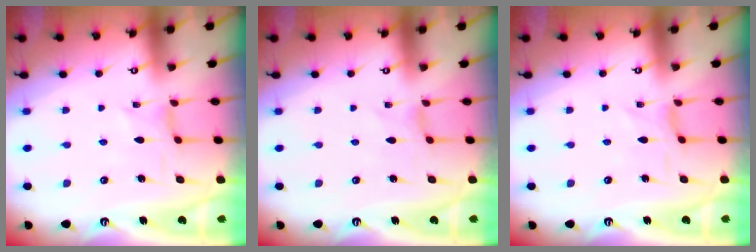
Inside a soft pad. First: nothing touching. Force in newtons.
{"total": 0.0}
{"total": 0.0}